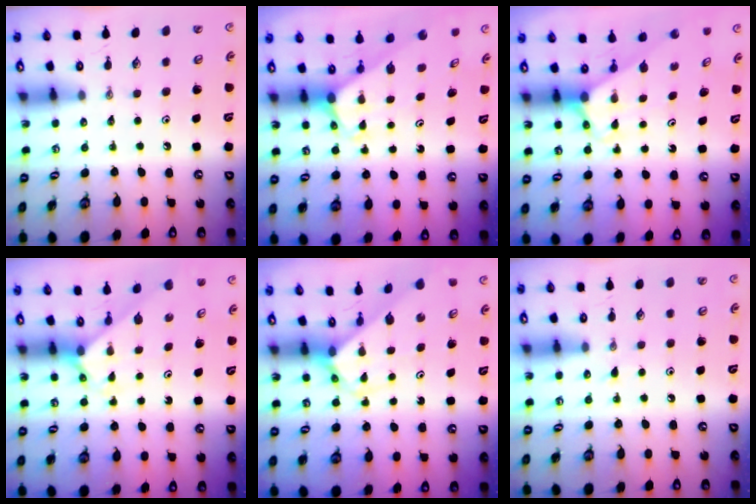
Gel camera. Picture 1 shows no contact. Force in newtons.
{"total": 2.0, "press": 2.0, "slide": 0.1}
{"total": 2.6, "press": 2.6, "slide": 0.2}
{"total": 2.3, "press": 2.3, "slide": 0.2}
{"total": 2.9, "press": 2.9, "slide": 0.1}
{"total": 3.4, "press": 3.4, "slide": 0.4}